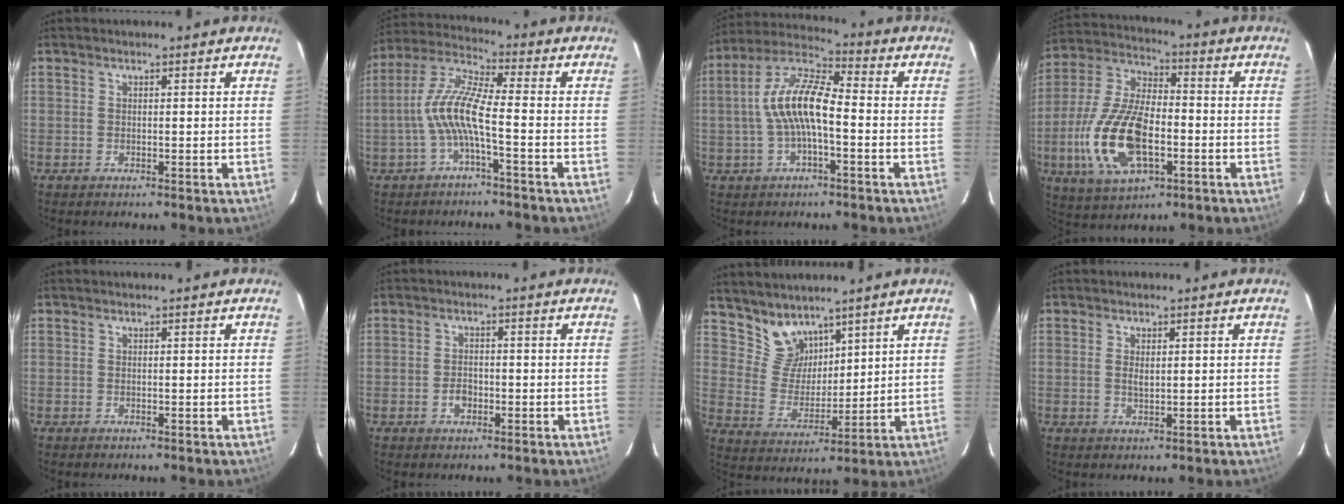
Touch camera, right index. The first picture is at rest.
{"total": 8.9, "force": [-2.5, 1.0, 8.5], "torque": [-0.195, 0.014, -0.049]}
{"total": 11.4, "force": [-1.4, 3.8, 10.6], "torque": [-0.214, 0.018, -0.030]}
{"total": 18.2, "force": [-5.0, 8.5, 15.3], "torque": [-0.334, -0.007, -0.090]}
{"total": 0.0}
{"total": 2.7, "force": [-1.1, 1.9, 1.6], "torque": [-0.030, 0.004, -0.020]}
{"total": 7.9, "force": [6.4, 4.5, 1.4], "torque": [-0.022, 0.006, 0.135]}
{"total": 1.8, "force": [0.3, 0.9, 1.5], "torque": [-0.028, 0.000, 0.006]}